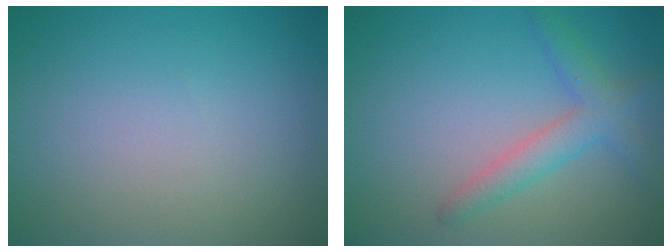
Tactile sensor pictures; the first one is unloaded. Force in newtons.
{"total": 3.1, "press": 3.1, "slide": 0.1}